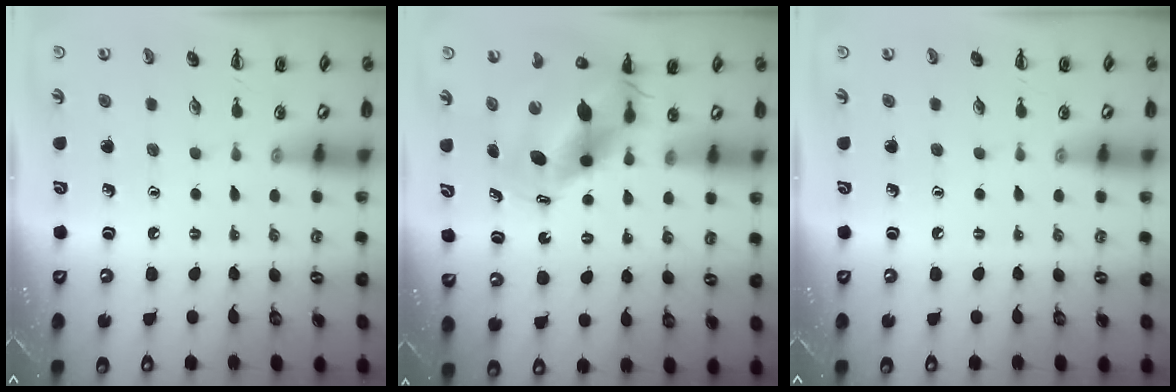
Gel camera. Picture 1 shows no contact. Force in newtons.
{"total": 9.2, "press": 9.0, "slide": 2.2}
{"total": 0.0}